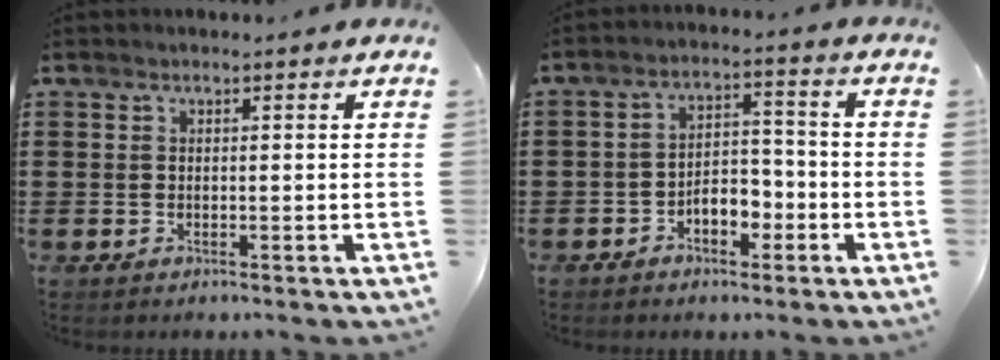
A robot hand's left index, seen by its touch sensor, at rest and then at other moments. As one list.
[{"total": 4.7, "force": [-2.7, 2.6, 2.8], "torque": [-0.051, 0.012, -0.054]}]